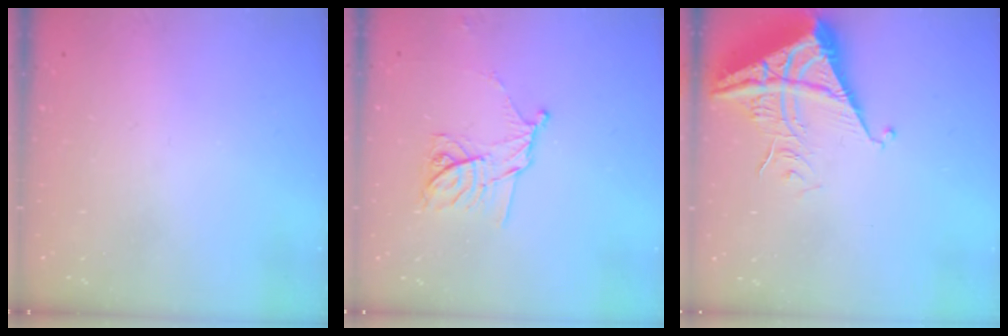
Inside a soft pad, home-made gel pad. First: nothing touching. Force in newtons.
{"total": 11.3, "press": 11.3, "slide": 0.7}
{"total": 7.0, "press": 7.0, "slide": 0.8}